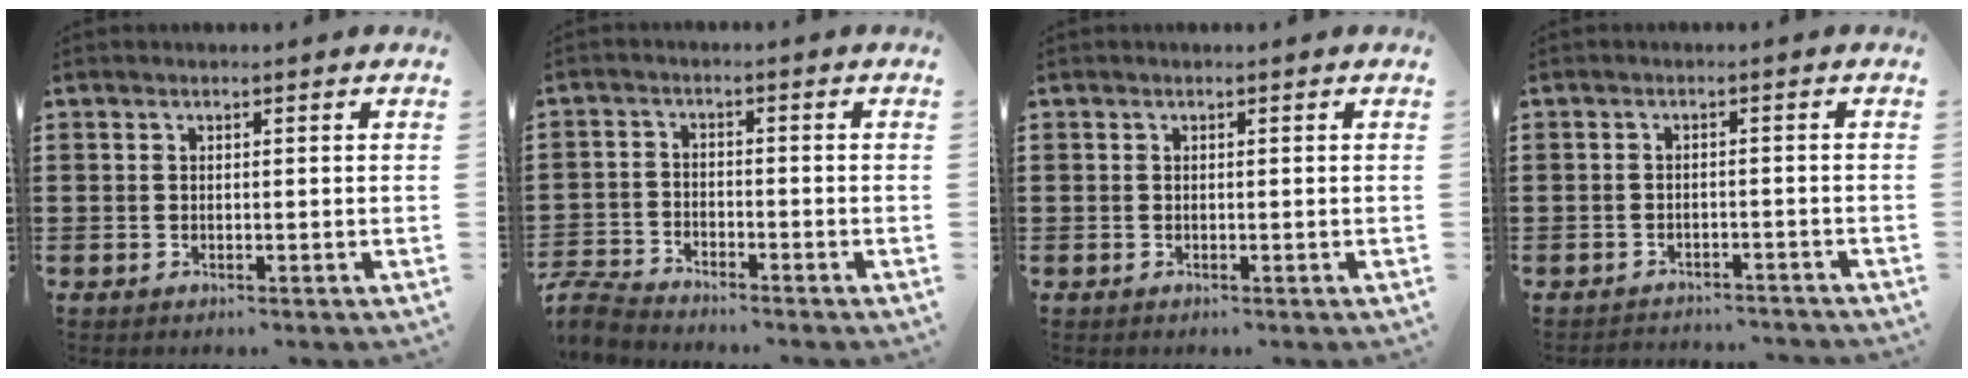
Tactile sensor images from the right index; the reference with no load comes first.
{"total": 4.0, "force": [-3.9, 0.5, 0.5], "torque": [-0.026, -0.002, -0.085]}
{"total": 0.0}
{"total": 1.9, "force": [-1.9, 0.1, 0.0], "torque": [-0.008, 0.000, -0.041]}